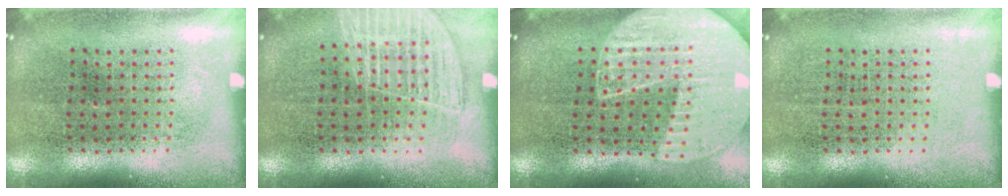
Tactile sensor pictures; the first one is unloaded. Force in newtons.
{"total": 1.2, "press": 1.2, "slide": 0.2}
{"total": 2.0, "press": 1.8, "slide": 0.8}
{"total": 0.0}